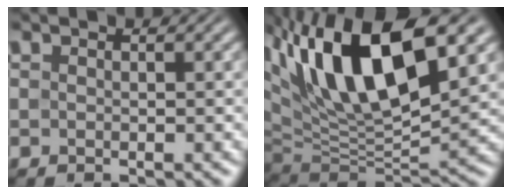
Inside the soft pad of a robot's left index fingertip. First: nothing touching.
{"total": 14.4, "force": [5.9, 5.8, 11.8], "torque": [-0.199, 0.018, 0.101]}